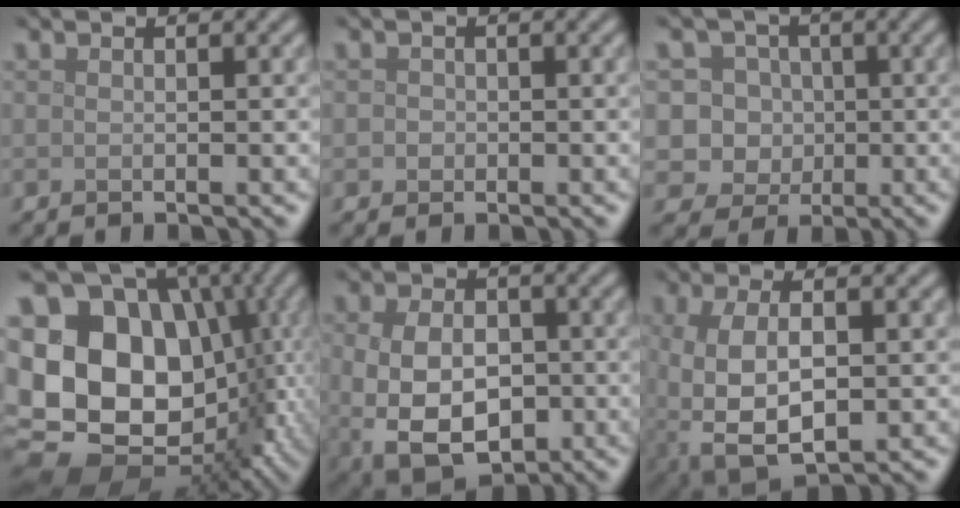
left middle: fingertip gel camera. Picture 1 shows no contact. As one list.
[{"total": 0.8, "force": [-0.1, 0.8, 0.2], "torque": [0.002, -0.003, -0.003]}, {"total": 5.8, "force": [0.6, 5.5, 1.9], "torque": [-0.018, 0.018, -0.009]}, {"total": 19.0, "force": [0.1, 14.9, 11.8], "torque": [-0.214, 0.004, 0.017]}, {"total": 8.9, "force": [-1.6, 6.2, 6.1], "torque": [-0.126, -0.032, -0.015]}, {"total": 7.6, "force": [-0.9, 4.2, 6.2], "torque": [-0.139, -0.021, -0.003]}]